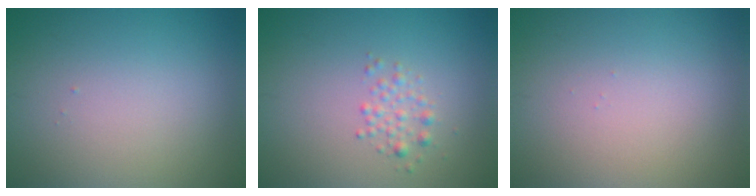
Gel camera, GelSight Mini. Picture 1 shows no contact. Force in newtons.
{"total": 1.4, "press": 1.4, "slide": 0.0}
{"total": 0.0}